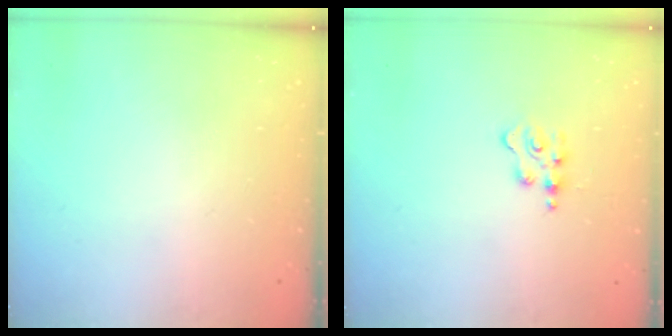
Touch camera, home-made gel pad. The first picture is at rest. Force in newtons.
{"total": 3.4, "press": 3.4, "slide": 0.3}